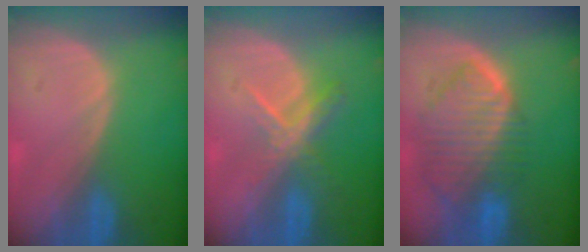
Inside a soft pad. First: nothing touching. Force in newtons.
{"total": 5.7, "press": 5.0, "slide": 2.7}
{"total": 10.0, "press": 8.5, "slide": 5.2}